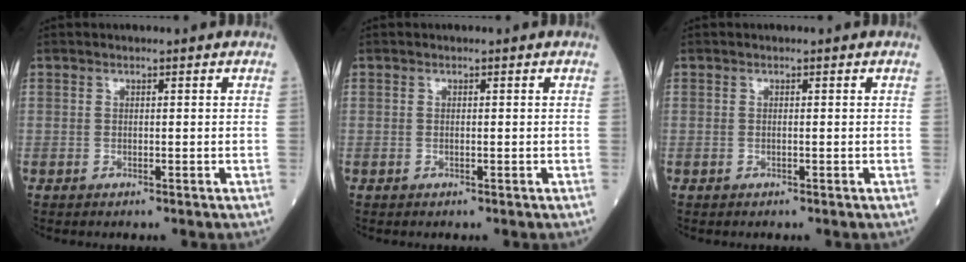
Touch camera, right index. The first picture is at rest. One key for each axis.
{"total": 0.0}
{"total": 0.0}